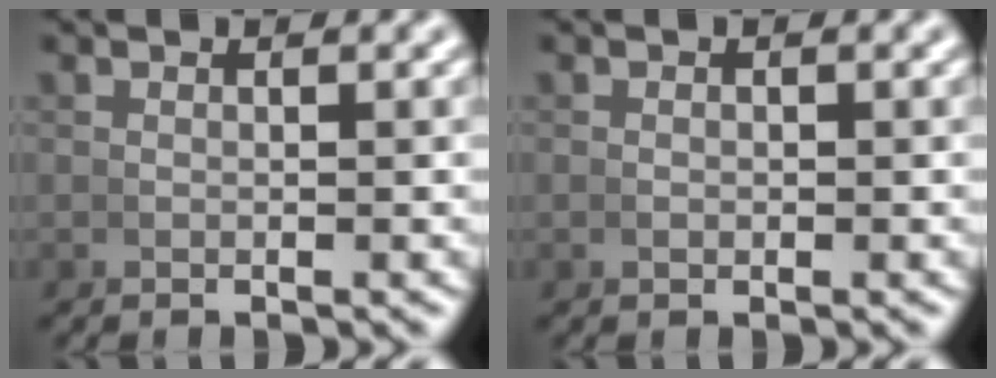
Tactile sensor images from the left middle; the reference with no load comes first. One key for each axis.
{"total": 0.0}